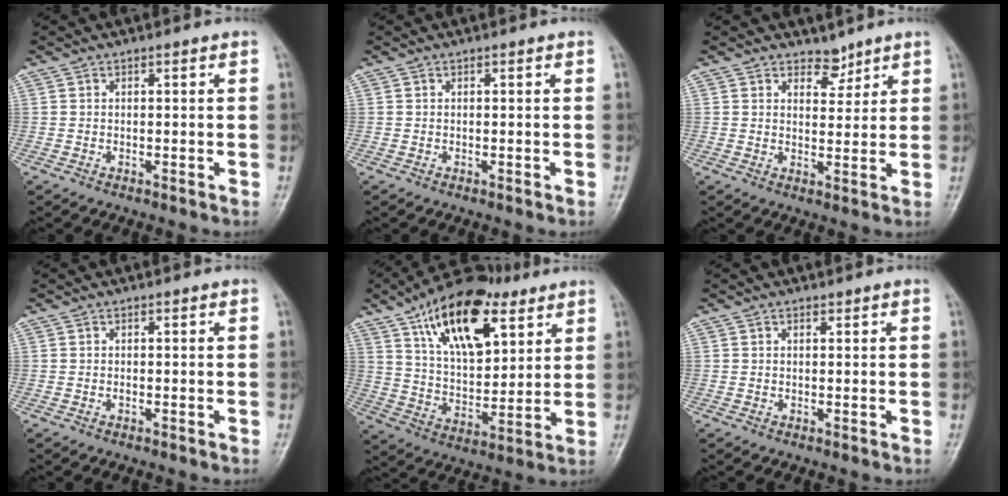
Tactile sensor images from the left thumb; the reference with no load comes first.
{"total": 0.0}
{"total": 3.3, "force": [2.7, 1.8, 0.6], "torque": [0.013, -0.020, 0.041]}
{"total": 0.0}
{"total": 20.5, "force": [10.5, 10.1, 14.5], "torque": [-0.204, -0.034, 0.180]}
{"total": 0.6, "force": [0.4, 0.4, 0.2], "torque": [-0.002, -0.002, 0.004]}